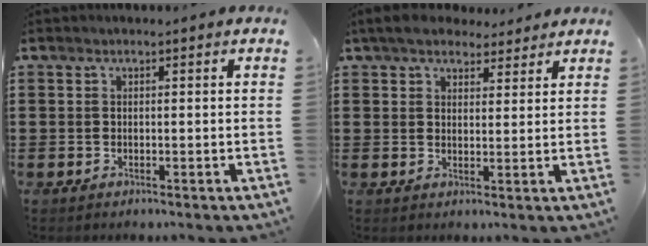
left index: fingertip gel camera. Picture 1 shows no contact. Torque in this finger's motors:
{"motor_torque": [1.06, -1.08, 0.19, 0.03]}